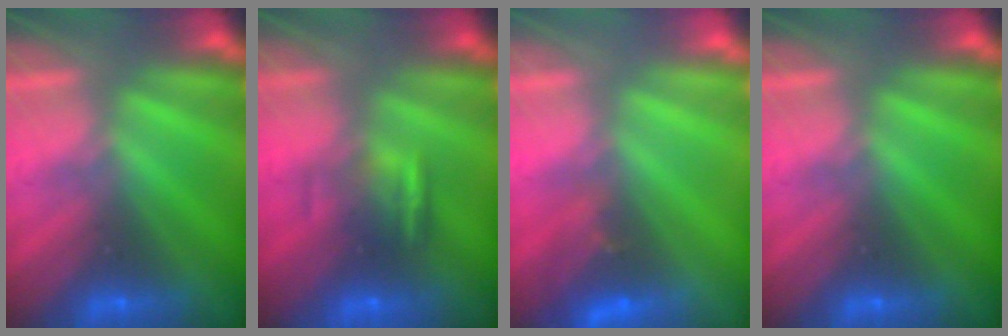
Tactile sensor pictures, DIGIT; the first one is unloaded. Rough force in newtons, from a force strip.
{"total": 7.8}
{"total": 2.7}
{"total": 0.0}